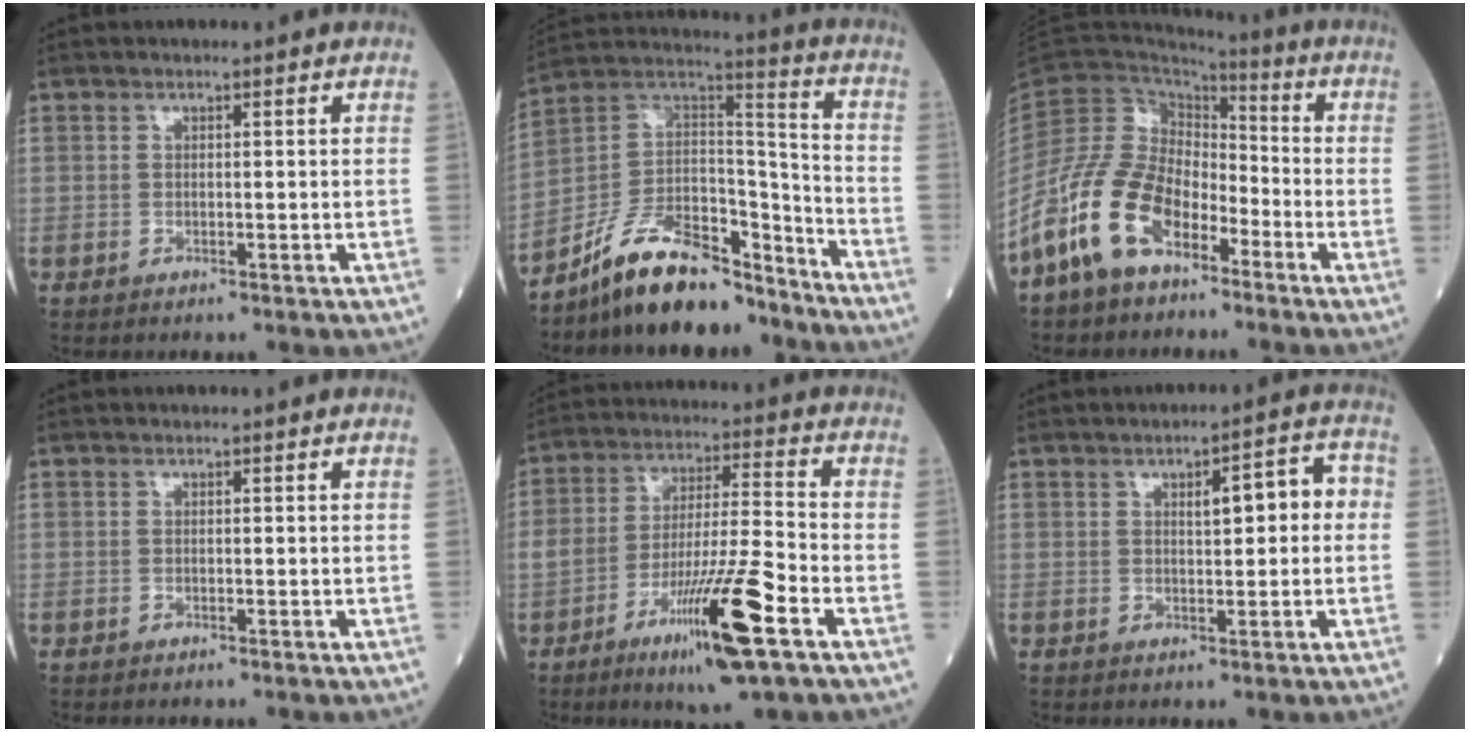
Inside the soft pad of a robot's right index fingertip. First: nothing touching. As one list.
[{"total": 15.8, "force": [-13.1, 5.3, 7.0], "torque": [-0.119, 0.045, -0.234]}, {"total": 13.1, "force": [-8.0, 6.8, 7.9], "torque": [-0.183, 0.009, -0.163]}, {"total": 0.0}, {"total": 14.0, "force": [-6.7, 0.8, 12.3], "torque": [-0.219, -0.015, -0.113]}, {"total": 5.8, "force": [0.8, 1.7, 5.5], "torque": [-0.076, 0.025, 0.012]}]